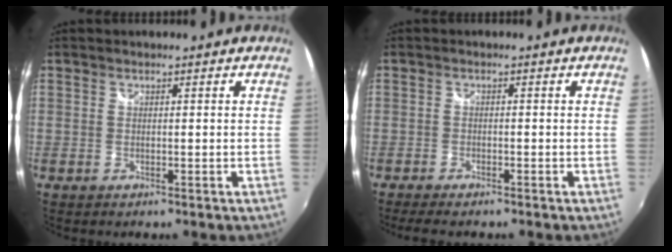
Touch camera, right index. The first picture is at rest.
{"total": 4.7, "force": [-4.0, 1.1, 2.3], "torque": [-0.056, -0.019, -0.068]}